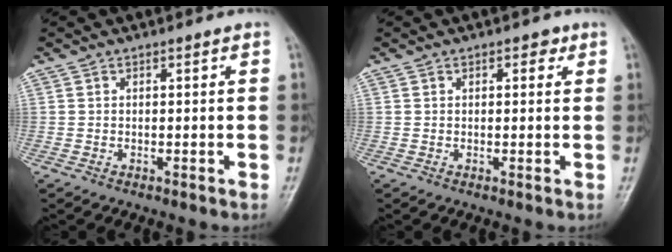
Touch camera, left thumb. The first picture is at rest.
{"total": 1.7, "force": [0.8, 1.0, 1.1], "torque": [-0.003, 0.000, 0.008]}